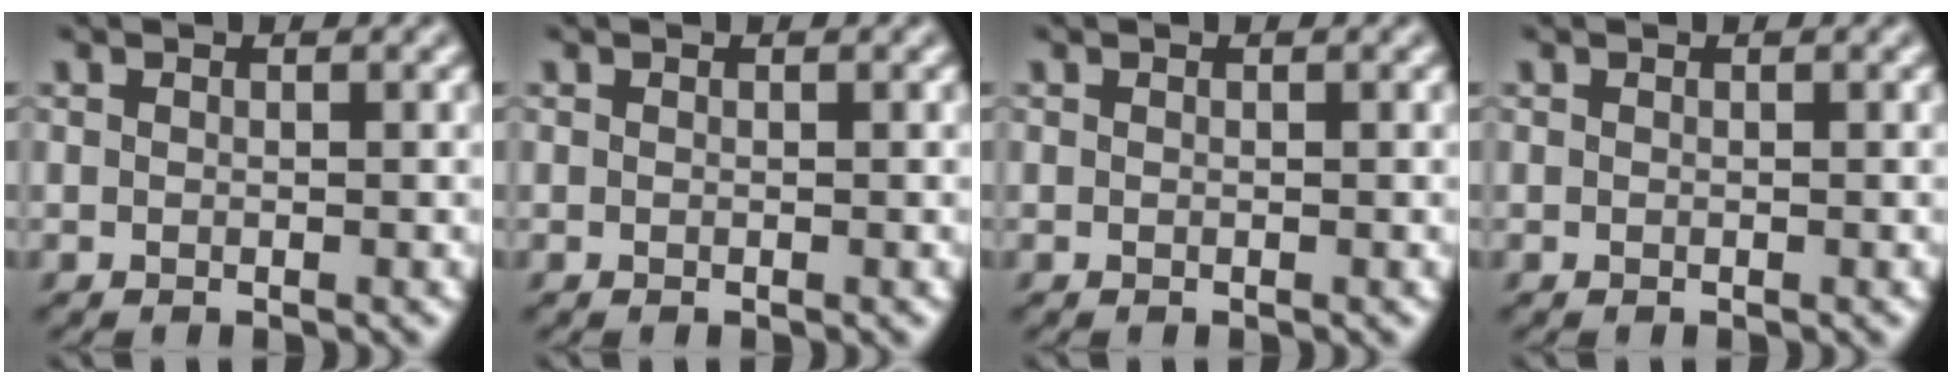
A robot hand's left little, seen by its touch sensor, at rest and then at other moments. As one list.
[{"total": 0.0}, {"total": 0.0}, {"total": 0.0}]